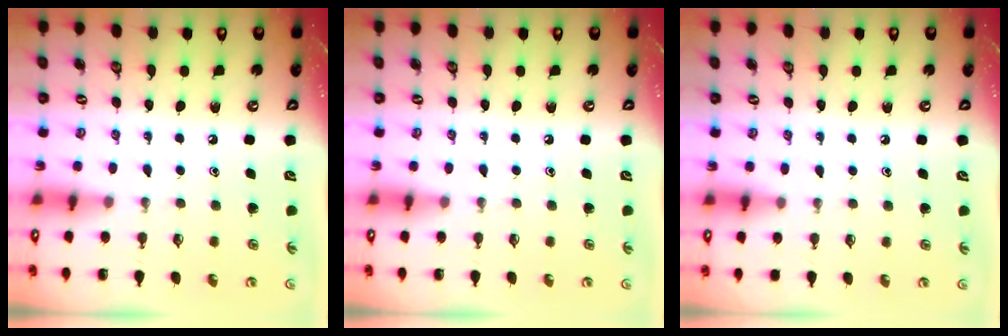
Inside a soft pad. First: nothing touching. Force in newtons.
{"total": 0.0}
{"total": 2.9, "press": 2.9, "slide": 0.5}